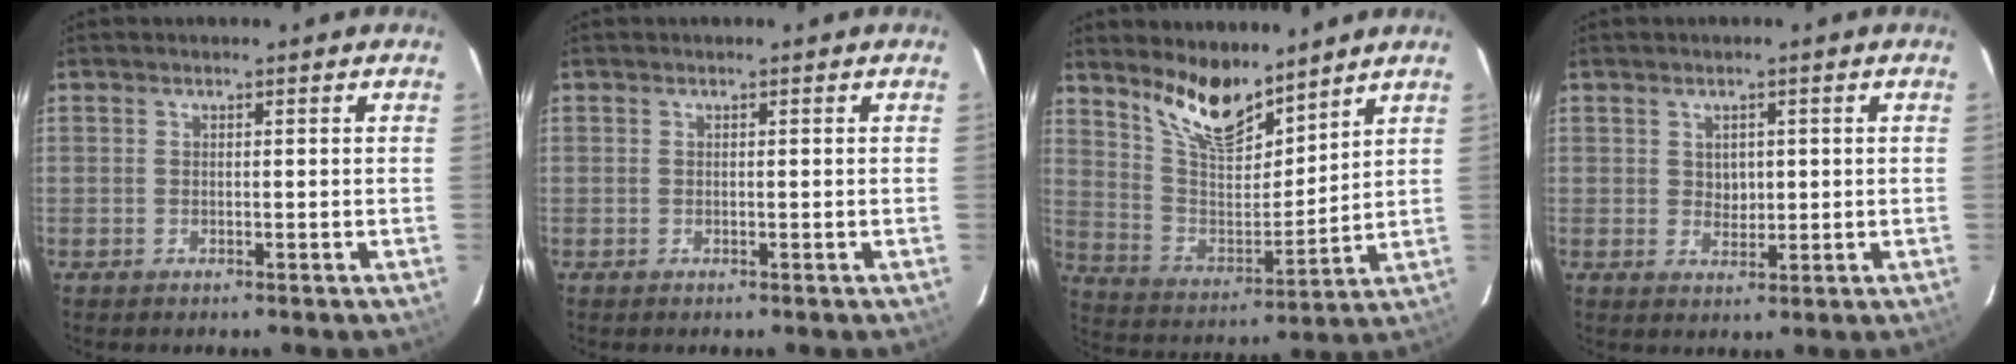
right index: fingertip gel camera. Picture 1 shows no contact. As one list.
[{"total": 0.0}, {"total": 13.1, "force": [10.3, 4.3, 6.8], "torque": [-0.134, -0.003, 0.200]}, {"total": 2.7, "force": [0.5, 2.3, 1.4], "torque": [-0.018, 0.004, 0.012]}]